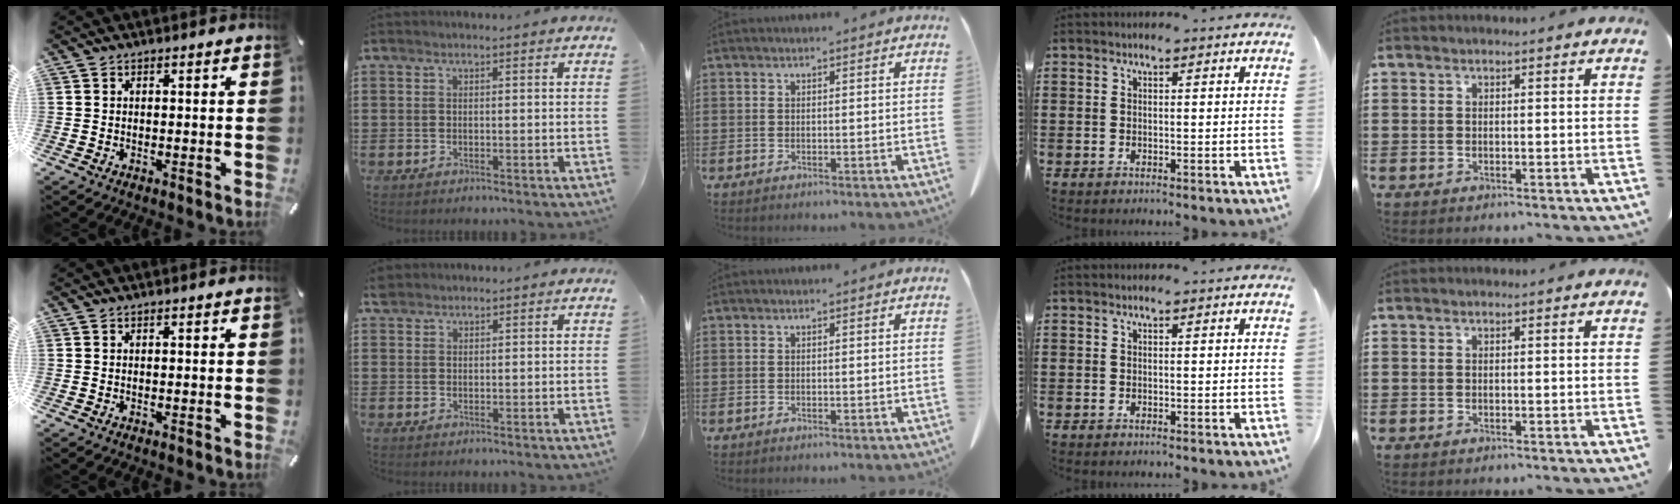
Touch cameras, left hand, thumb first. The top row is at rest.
{"index": {"total": 1.6, "force": [1.4, 0.7, 0.3], "torque": [-0.010, 0.004, 0.028]}}